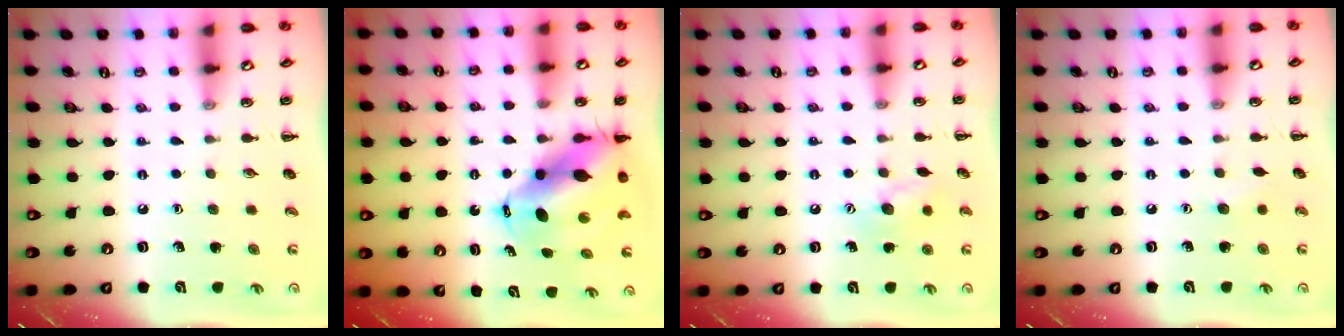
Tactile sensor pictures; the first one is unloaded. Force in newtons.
{"total": 11.9, "press": 11.5, "slide": 3.2}
{"total": 9.1, "press": 9.0, "slide": 1.5}
{"total": 3.9, "press": 3.8, "slide": 1.0}